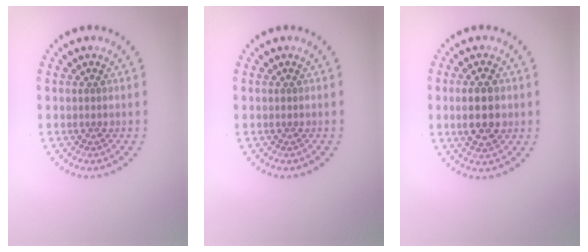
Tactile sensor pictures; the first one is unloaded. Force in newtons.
{"total": 0.0}
{"total": 4.3, "press": 4.3, "slide": 0.3}